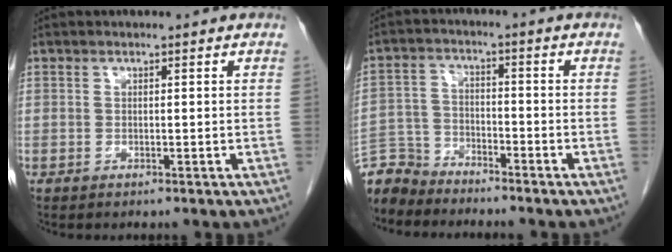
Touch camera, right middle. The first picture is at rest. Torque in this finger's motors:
{"motor_torque": [0.20, -0.21, 0.06, 0.00]}